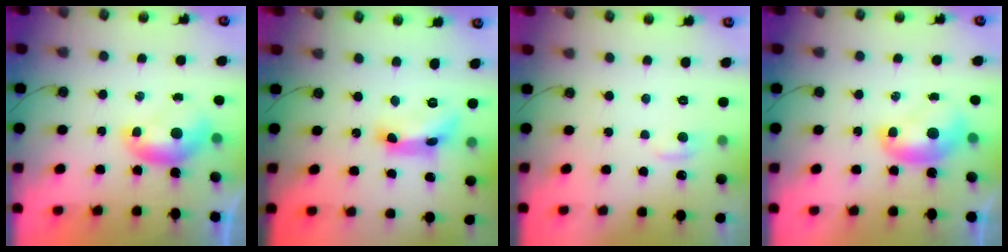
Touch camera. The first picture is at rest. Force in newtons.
{"total": 9.7, "press": 9.6, "slide": 0.6}
{"total": 0.9, "press": 0.7, "slide": 0.6}
{"total": 1.9, "press": 1.9, "slide": 0.2}